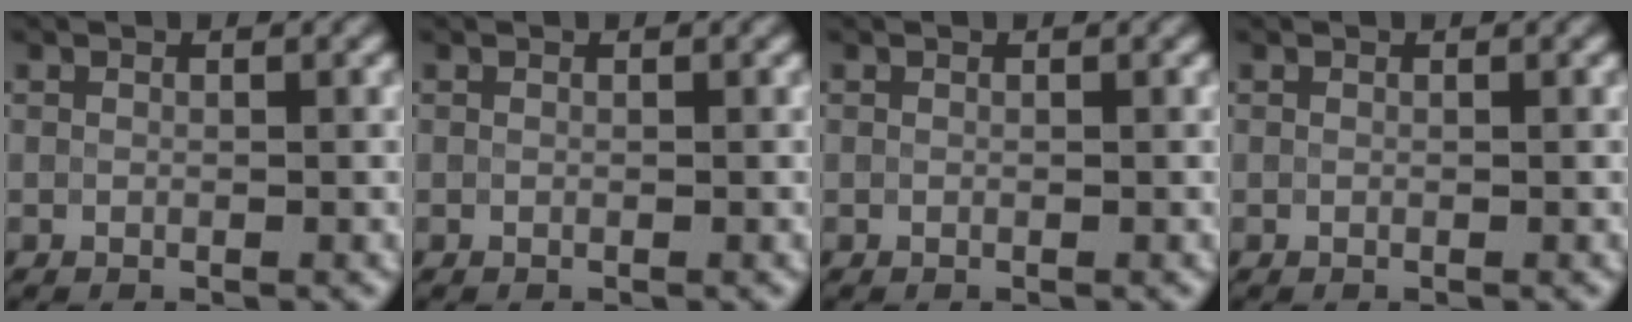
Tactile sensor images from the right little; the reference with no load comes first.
{"total": 0.0}
{"total": 0.0}
{"total": 0.0}